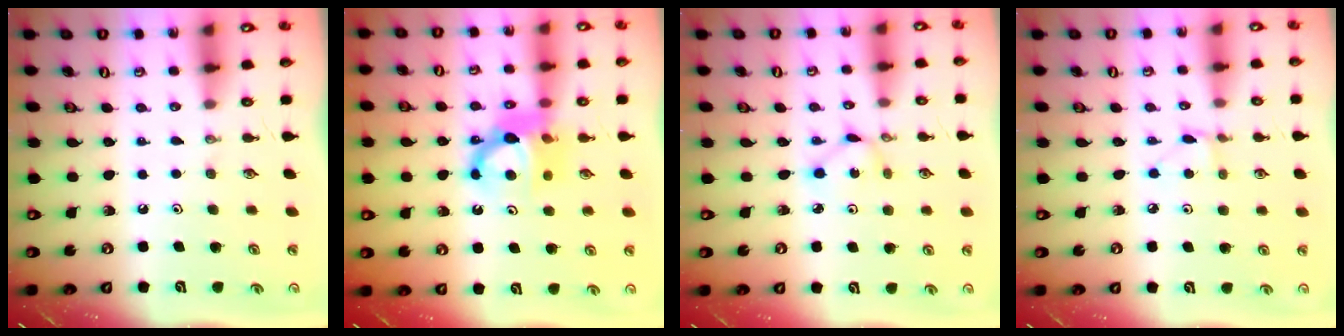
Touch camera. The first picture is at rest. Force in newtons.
{"total": 10.0, "press": 9.8, "slide": 1.5}
{"total": 1.9, "press": 1.9, "slide": 0.1}
{"total": 2.6, "press": 2.6, "slide": 0.4}